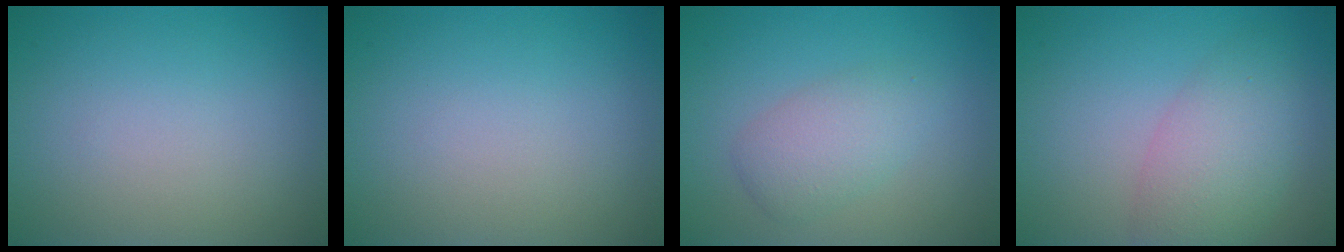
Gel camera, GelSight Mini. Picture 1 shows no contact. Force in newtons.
{"total": 0.0}
{"total": 3.0, "press": 3.0, "slide": 0.0}
{"total": 4.6, "press": 4.6, "slide": 0.1}